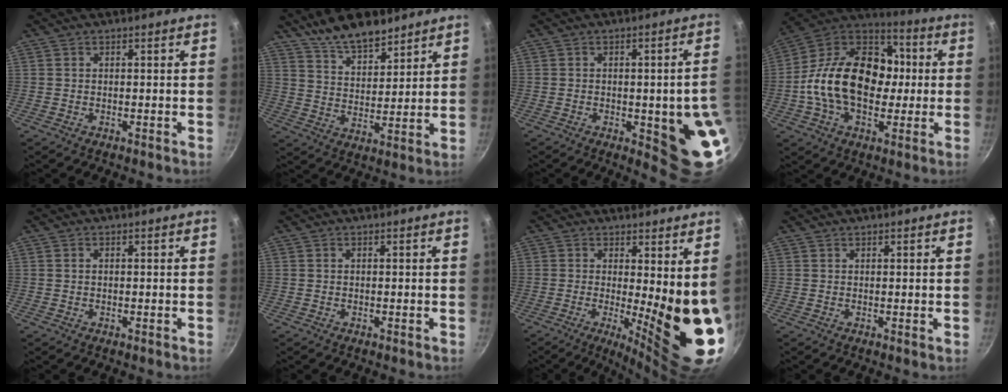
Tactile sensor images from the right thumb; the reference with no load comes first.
{"total": 11.0, "force": [8.9, 4.0, 5.1], "torque": [-0.057, -0.050, 0.157]}
{"total": 13.1, "force": [-2.4, 3.7, 12.4], "torque": [-0.111, 0.009, -0.026]}
{"total": 23.5, "force": [-0.7, 16.2, 16.9], "torque": [-0.251, 0.044, -0.031]}
{"total": 0.0}
{"total": 0.0}
{"total": 13.6, "force": [1.4, 3.7, 13.0], "torque": [-0.145, -0.049, 0.027]}
{"total": 0.6, "force": [0.6, 0.1, 0.0], "torque": [0.002, -0.004, 0.008]}